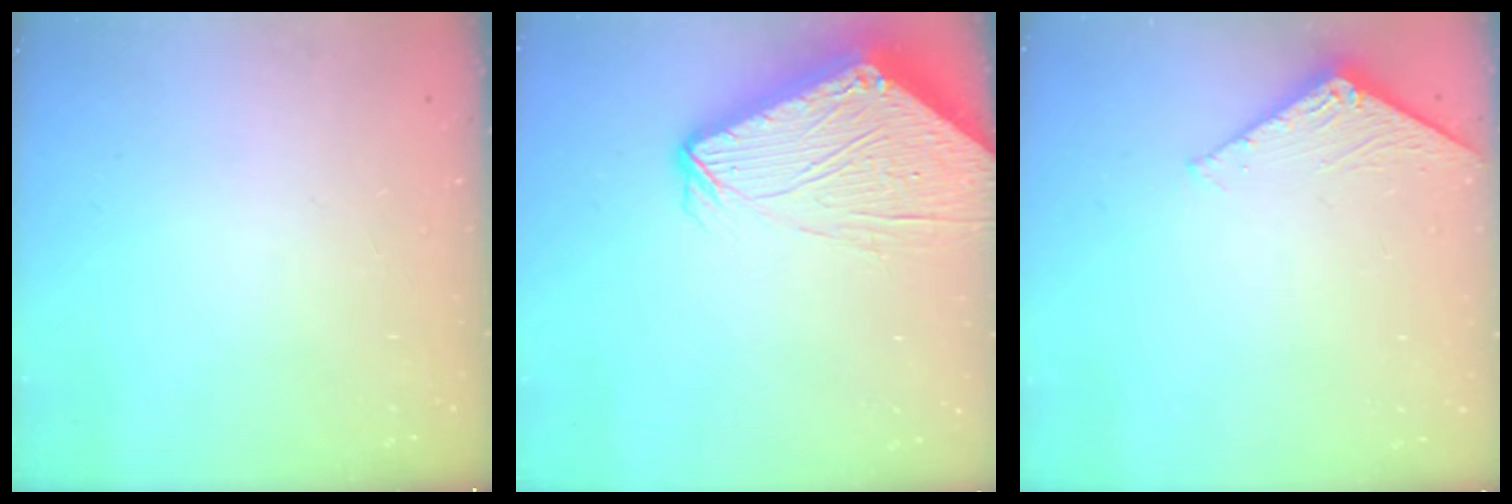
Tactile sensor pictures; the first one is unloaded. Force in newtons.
{"total": 8.6, "press": 8.6, "slide": 0.6}
{"total": 2.4, "press": 2.4, "slide": 0.2}